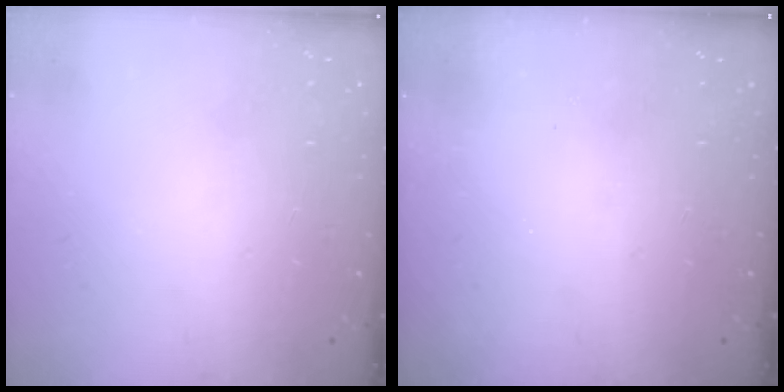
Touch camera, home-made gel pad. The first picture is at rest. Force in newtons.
{"total": 2.3, "press": 2.2, "slide": 0.8}